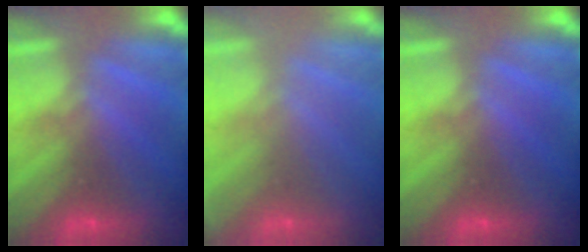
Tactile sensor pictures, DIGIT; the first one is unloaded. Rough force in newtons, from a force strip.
{"total": 2.4}
{"total": 0.0}